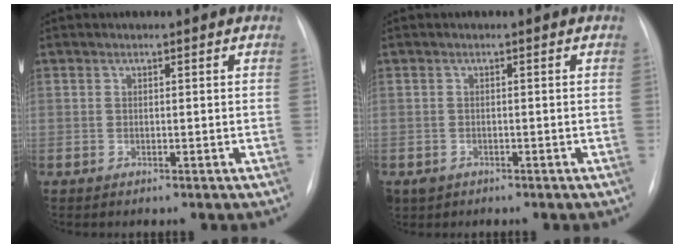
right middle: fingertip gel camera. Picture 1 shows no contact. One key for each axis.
{"total": 1.8, "fx": -0.9, "fy": 1.6, "fz": 0.2, "tx": -0.006, "ty": 0.003, "tz": -0.012}